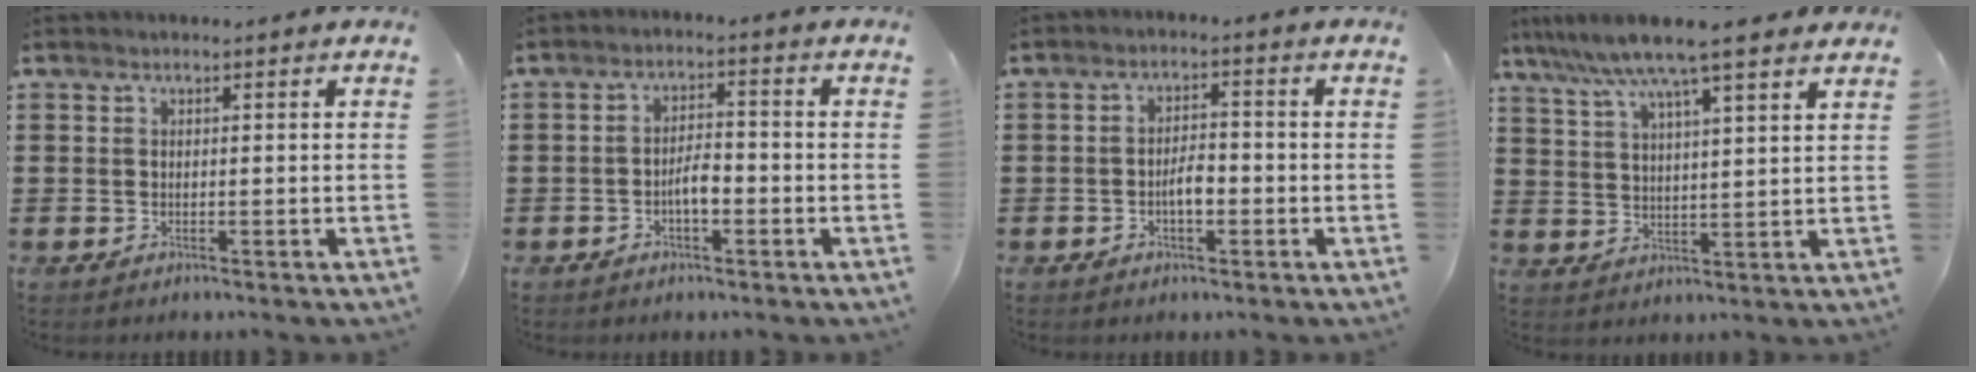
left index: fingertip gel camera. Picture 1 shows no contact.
{"total": 3.7, "force": [-1.4, 1.4, 3.2], "torque": [-0.064, 0.006, -0.029]}
{"total": 3.5, "force": [-1.0, 1.4, 3.0], "torque": [-0.055, 0.006, -0.020]}
{"total": 8.4, "force": [6.8, 0.1, 4.9], "torque": [-0.115, -0.020, 0.120]}